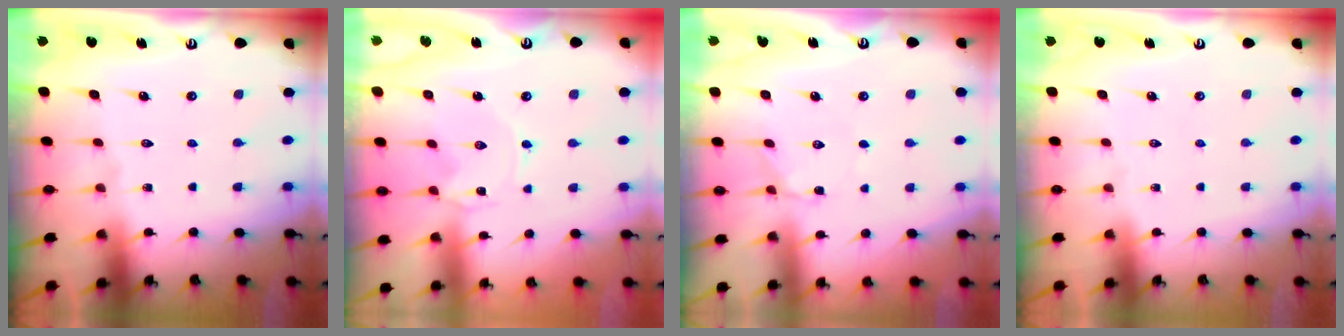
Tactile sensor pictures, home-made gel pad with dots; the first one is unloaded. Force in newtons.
{"total": 0.0}
{"total": 2.3, "press": 2.2, "slide": 0.6}
{"total": 0.0}